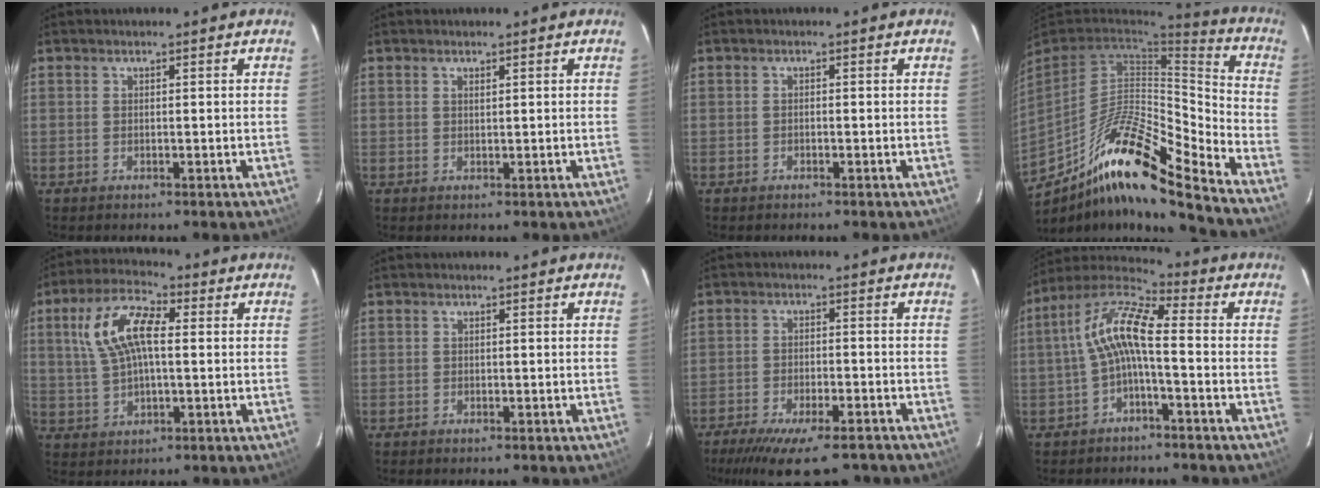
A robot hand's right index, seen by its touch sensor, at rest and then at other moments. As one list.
[{"total": 0.9, "force": [0.6, 0.3, 0.6], "torque": [-0.009, 0.004, 0.012]}, {"total": 0.9, "force": [-0.6, 0.5, 0.4], "torque": [-0.009, 0.000, -0.010]}, {"total": 21.5, "force": [-14.5, 3.0, 15.6], "torque": [-0.270, -0.010, -0.258]}, {"total": 11.6, "force": [2.2, 5.5, 10.0], "torque": [-0.206, 0.026, 0.044]}, {"total": 0.6, "force": [-0.3, 0.5, 0.1], "torque": [0.001, 0.000, -0.002]}, {"total": 16.4, "force": [-12.6, 5.1, 9.2], "torque": [-0.183, -0.036, -0.188]}, {"total": 10.2, "force": [-1.4, 2.7, 9.8], "torque": [-0.201, 0.022, -0.030]}]